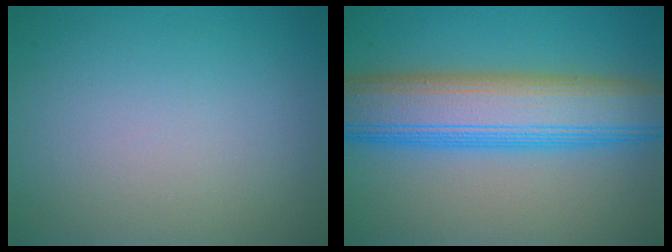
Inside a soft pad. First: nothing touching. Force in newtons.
{"total": 10.1, "press": 10.1, "slide": 0.1}